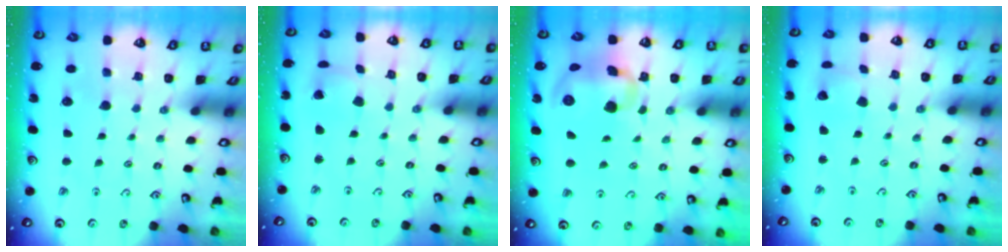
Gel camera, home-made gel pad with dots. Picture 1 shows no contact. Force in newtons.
{"total": 2.8, "press": 2.8, "slide": 0.2}
{"total": 11.2, "press": 11.0, "slide": 1.9}
{"total": 2.4, "press": 2.4, "slide": 0.2}